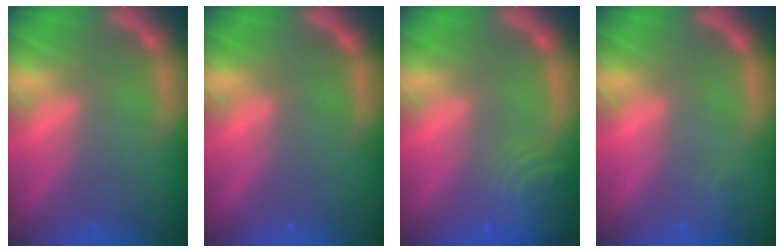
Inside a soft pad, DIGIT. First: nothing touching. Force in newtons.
{"total": 0.0}
{"total": 6.1}
{"total": 0.9}